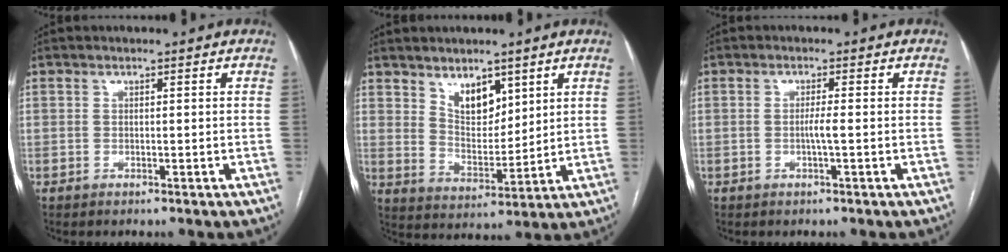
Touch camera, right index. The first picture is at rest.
{"total": 6.8, "force": [4.2, 3.5, 4.0], "torque": [-0.071, -0.007, 0.086]}
{"total": 1.8, "force": [-0.4, -0.2, 1.7], "torque": [-0.033, 0.000, -0.008]}